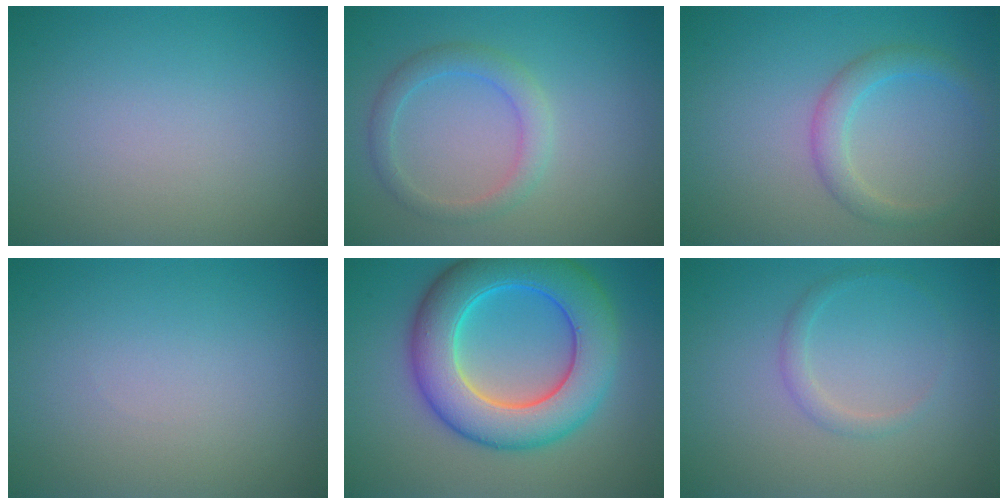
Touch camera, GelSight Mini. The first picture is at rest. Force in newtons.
{"total": 2.4, "press": 2.4, "slide": 0.1}
{"total": 2.4, "press": 2.4, "slide": 0.1}
{"total": 0.0}
{"total": 9.9, "press": 9.9, "slide": 0.3}
{"total": 1.2, "press": 1.2, "slide": 0.2}